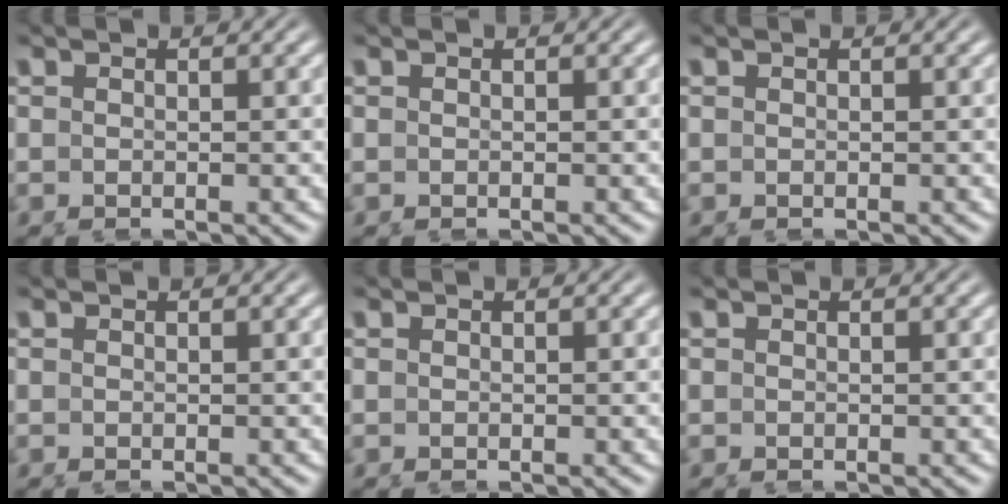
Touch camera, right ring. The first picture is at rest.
{"total": 0.0}
{"total": 0.0}
{"total": 0.0}
{"total": 0.0}
{"total": 0.0}